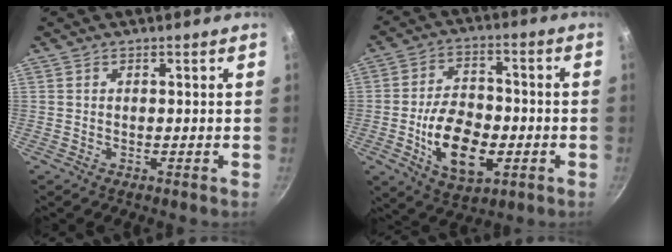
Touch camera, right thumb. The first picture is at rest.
{"total": 14.6, "force": [-3.6, 8.5, 11.3], "torque": [-0.172, 0.017, -0.055]}